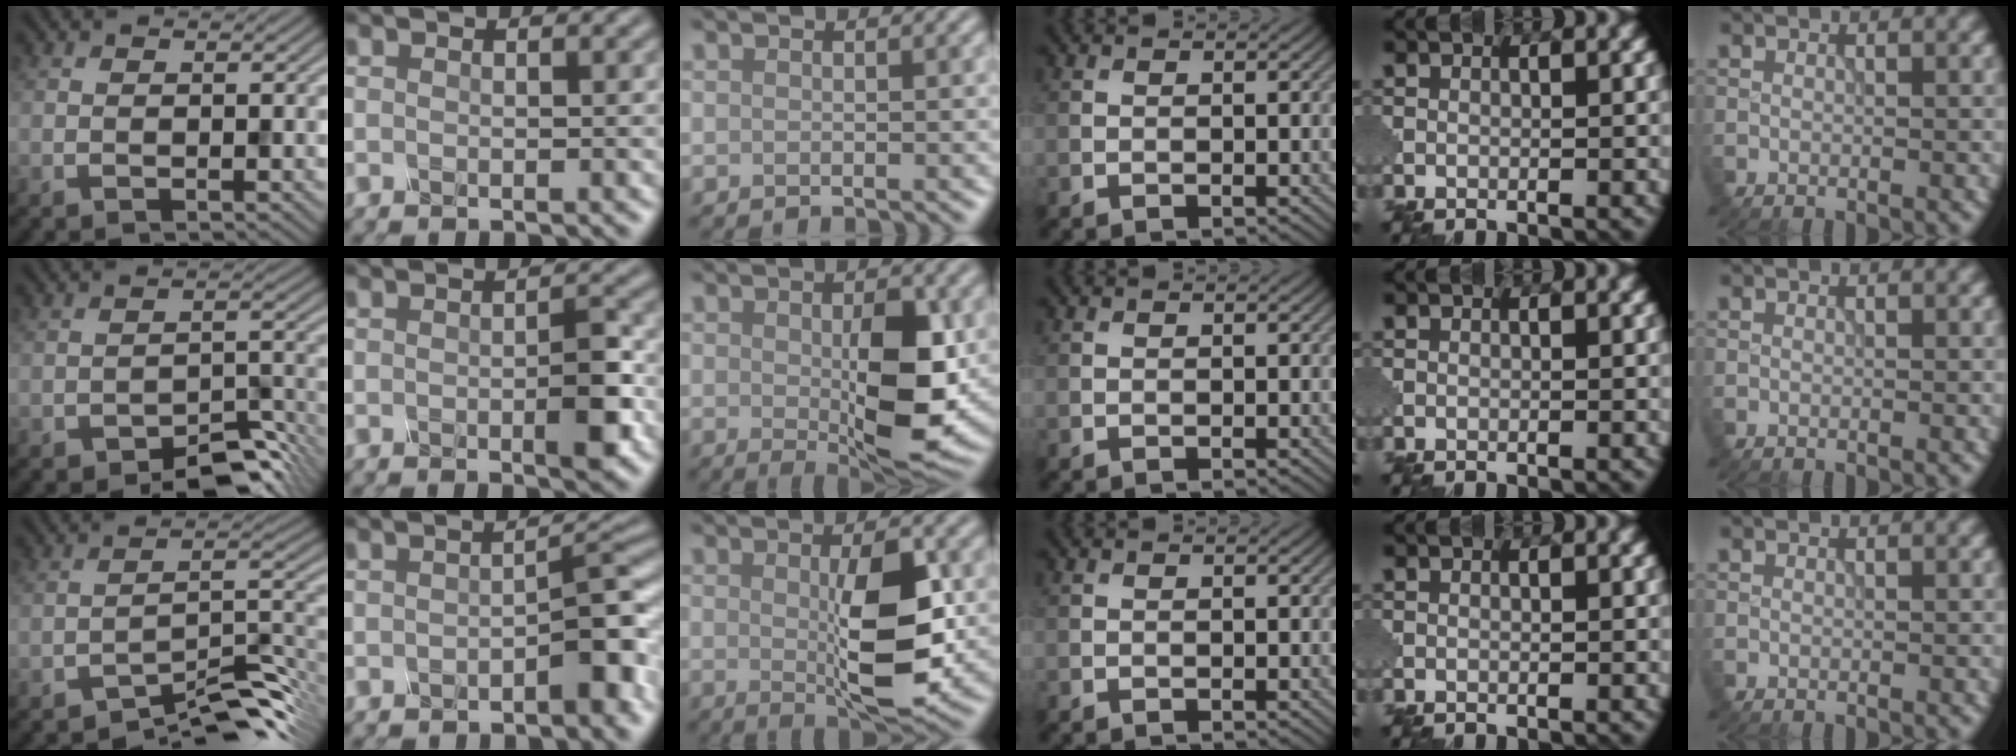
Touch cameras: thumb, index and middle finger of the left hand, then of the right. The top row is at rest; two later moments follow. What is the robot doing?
{"motion": "press", "object": "mechanical pencil"}